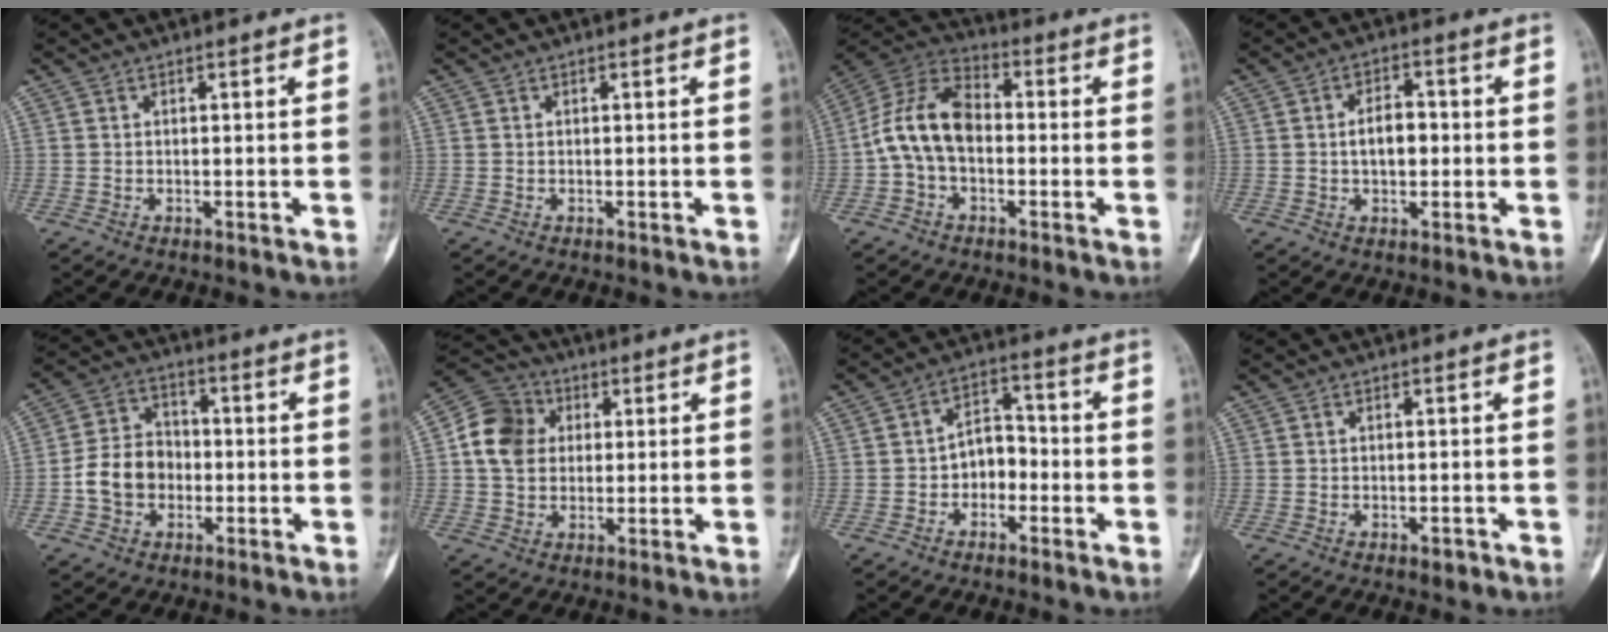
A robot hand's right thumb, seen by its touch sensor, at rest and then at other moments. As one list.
[{"total": 0.0}, {"total": 12.5, "force": [-1.2, 8.2, 9.4], "torque": [-0.172, 0.038, -0.035]}, {"total": 5.8, "force": [-0.1, 3.6, 4.6], "torque": [-0.061, 0.013, -0.005]}, {"total": 9.8, "force": [-2.0, 7.9, 5.4], "torque": [-0.078, 0.031, -0.044]}, {"total": 10.3, "force": [1.7, 8.7, 5.4], "torque": [-0.080, 0.012, 0.020]}, {"total": 6.2, "force": [-1.7, 4.6, 3.8], "torque": [-0.030, 0.034, -0.042]}, {"total": 1.1, "force": [-0.6, 0.5, 0.7], "torque": [-0.006, 0.003, -0.008]}]